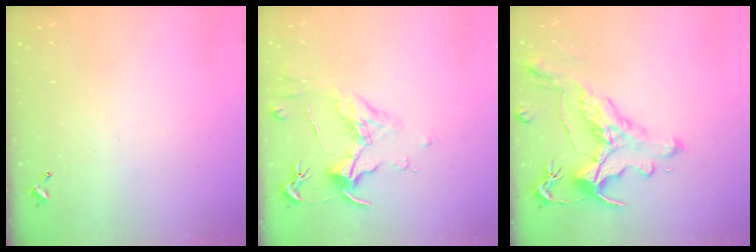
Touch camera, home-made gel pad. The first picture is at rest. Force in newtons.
{"total": 1.7, "press": 1.5, "slide": 0.9}
{"total": 1.7, "press": 1.2, "slide": 1.1}